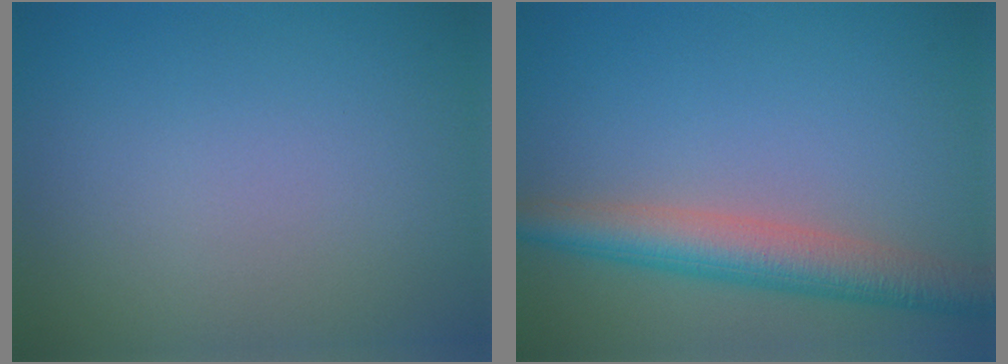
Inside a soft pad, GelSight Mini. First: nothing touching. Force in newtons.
{"total": 5.5, "press": 5.5, "slide": 0.4}